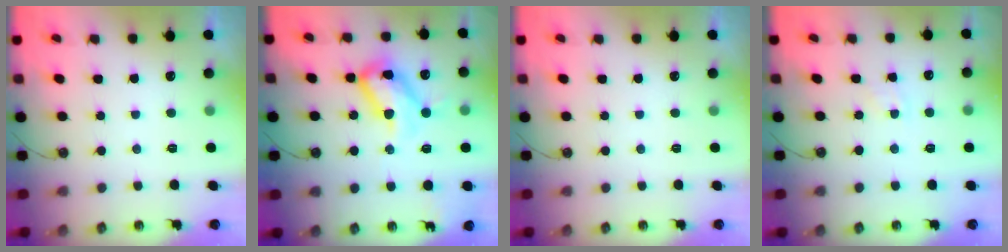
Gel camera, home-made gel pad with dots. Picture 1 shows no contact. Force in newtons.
{"total": 20.0, "press": 19.9, "slide": 2.3}
{"total": 0.0}
{"total": 4.9, "press": 4.8, "slide": 0.7}